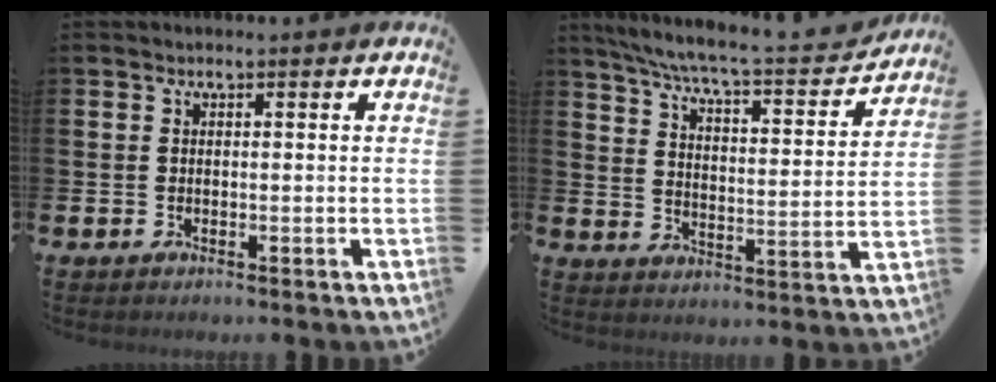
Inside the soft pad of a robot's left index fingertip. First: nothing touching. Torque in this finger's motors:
{"motor_torque": [0.55, -0.83, 0.41, 0.05]}